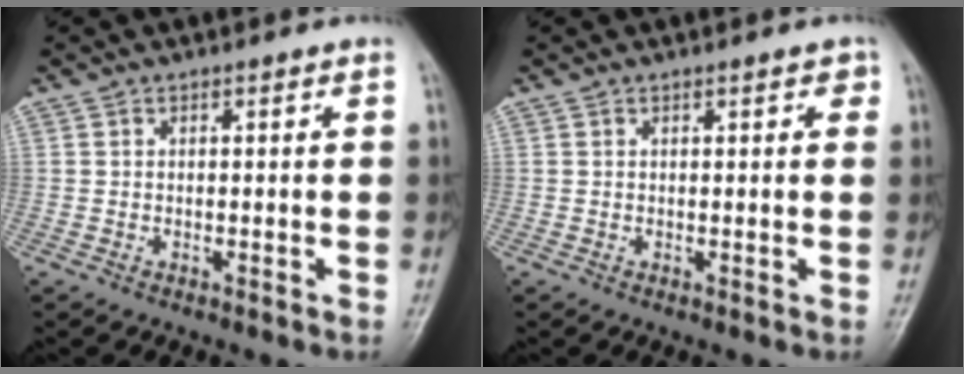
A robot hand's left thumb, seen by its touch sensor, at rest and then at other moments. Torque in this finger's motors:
{"motor_torque": [-0.02, 0.23, -0.11, -0.03, 0.00]}